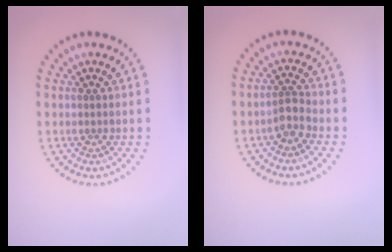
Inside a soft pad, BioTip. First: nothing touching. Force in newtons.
{"total": 2.0, "press": 1.7, "slide": 1.1}